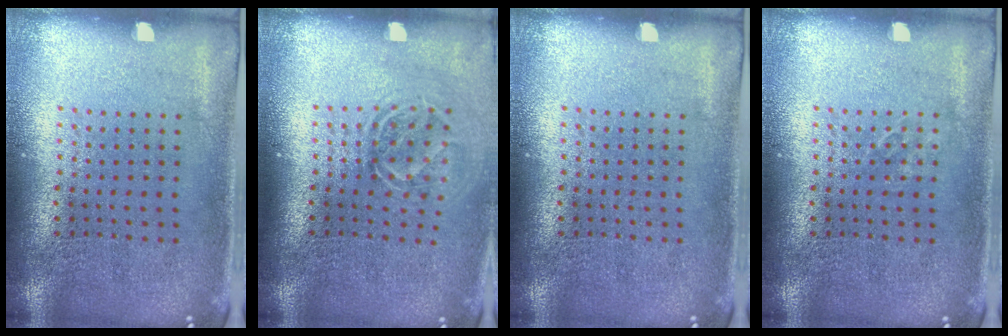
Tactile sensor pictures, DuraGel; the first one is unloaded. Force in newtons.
{"total": 1.6, "press": 1.2, "slide": 1.1}
{"total": 0.0}
{"total": 0.6, "press": 0.6, "slide": 0.1}